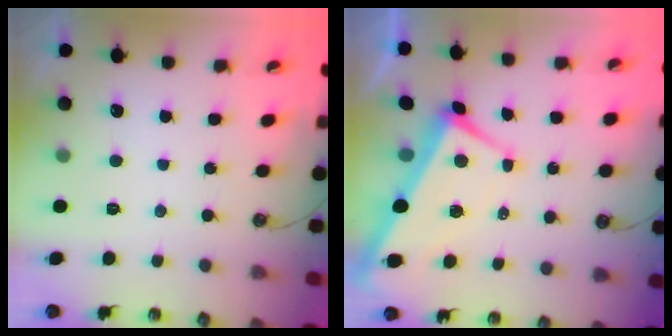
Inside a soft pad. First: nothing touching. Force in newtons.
{"total": 1.7, "press": 1.5, "slide": 0.8}